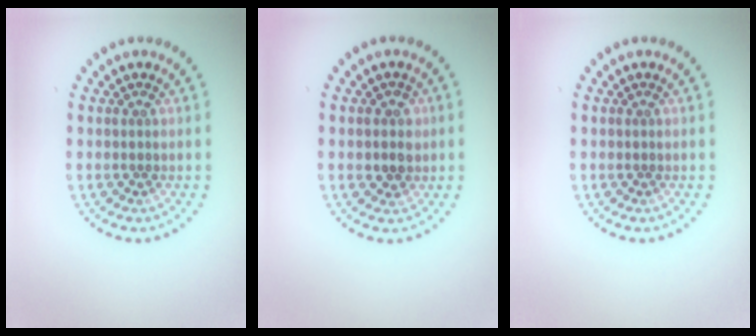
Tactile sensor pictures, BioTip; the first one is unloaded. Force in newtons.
{"total": 2.0, "press": 1.9, "slide": 0.6}
{"total": 0.0}